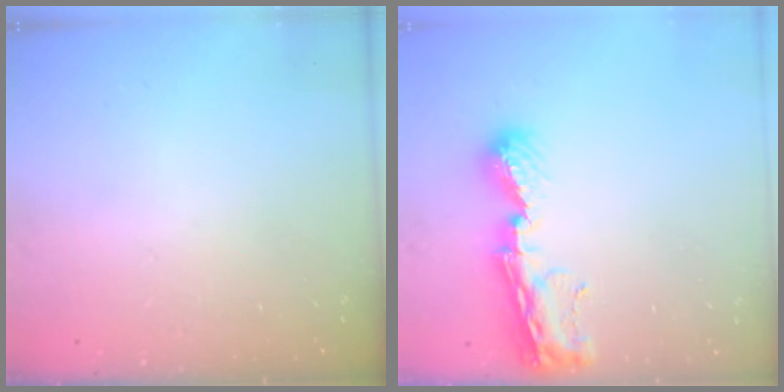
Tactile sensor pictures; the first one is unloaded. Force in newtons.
{"total": 9.8, "press": 9.7, "slide": 1.0}